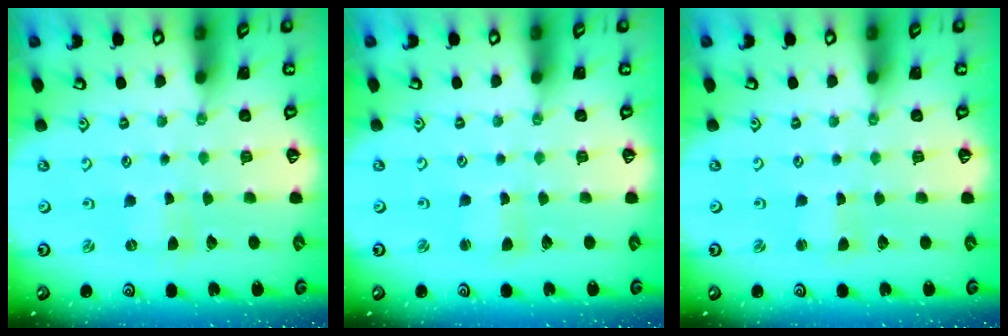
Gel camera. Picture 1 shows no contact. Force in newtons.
{"total": 0.9, "press": 0.9, "slide": 0.1}
{"total": 0.9, "press": 0.9, "slide": 0.0}